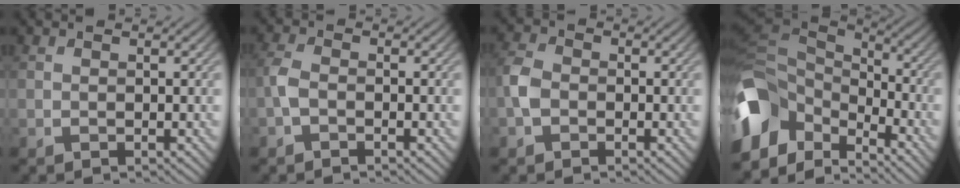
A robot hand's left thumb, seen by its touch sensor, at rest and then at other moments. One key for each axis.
{"total": 2.4, "fx": -1.2, "fy": 1.3, "fz": 1.6, "tx": -0.042, "ty": 0.003, "tz": -0.037}
{"total": 3.2, "fx": -1.2, "fy": 2.4, "fz": 1.7, "tx": -0.047, "ty": 0.003, "tz": -0.035}
{"total": 13.2, "fx": -6.0, "fy": 8.5, "fz": 8.1, "tx": -0.219, "ty": -0.006, "tz": -0.119}